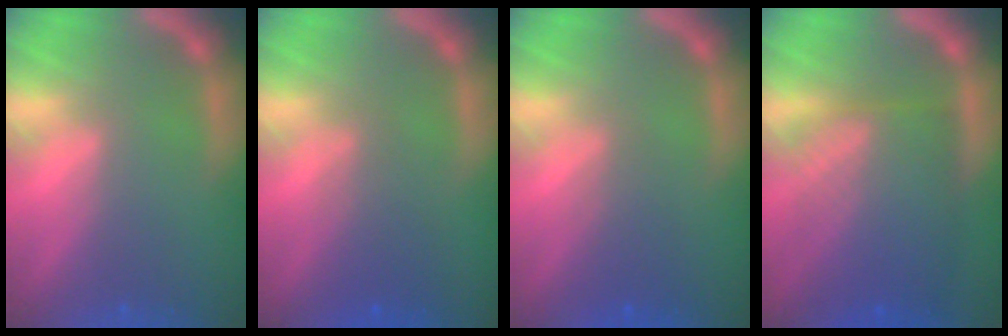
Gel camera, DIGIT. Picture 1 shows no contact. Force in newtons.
{"total": 3.0}
{"total": 2.5}
{"total": 9.5}